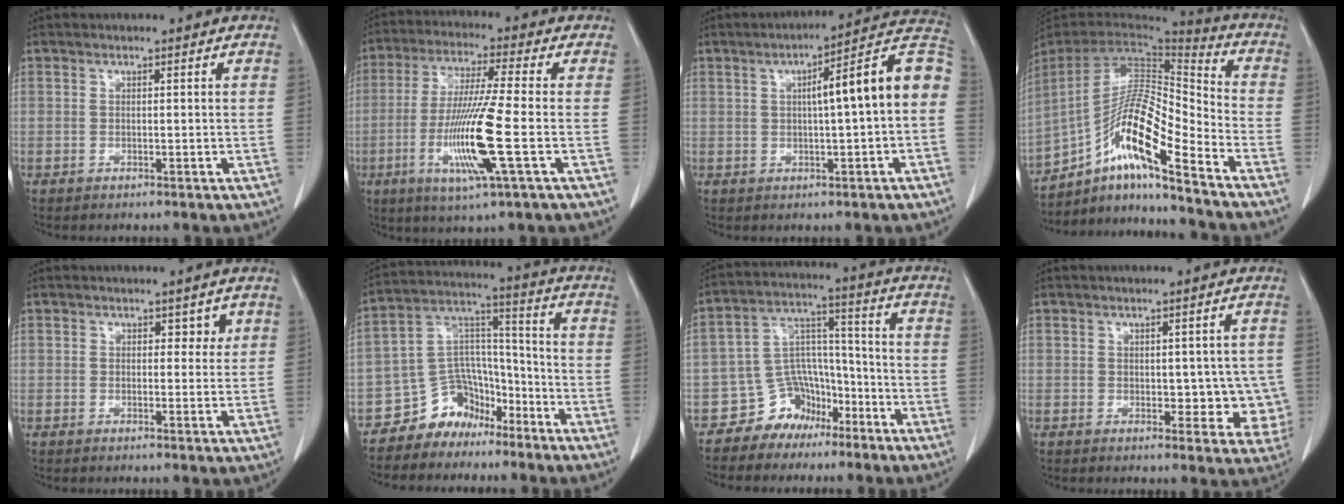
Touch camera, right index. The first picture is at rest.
{"total": 13.7, "force": [-3.7, -0.5, 13.2], "torque": [-0.271, -0.023, -0.074]}
{"total": 12.3, "force": [0.8, 0.9, 12.3], "torque": [-0.167, 0.039, 0.005]}
{"total": 15.9, "force": [-10.0, 1.5, 12.2], "torque": [-0.228, 0.009, -0.175]}
{"total": 2.0, "force": [1.0, 1.4, 1.0], "torque": [-0.001, -0.003, 0.010]}
{"total": 10.1, "force": [-7.3, 6.7, 1.9], "torque": [-0.038, 0.069, -0.125]}
{"total": 9.1, "force": [-6.1, 6.4, 2.1], "torque": [-0.042, 0.050, -0.100]}
{"total": 6.5, "force": [0.0, 3.7, 5.3], "torque": [-0.034, 0.005, 0.005]}